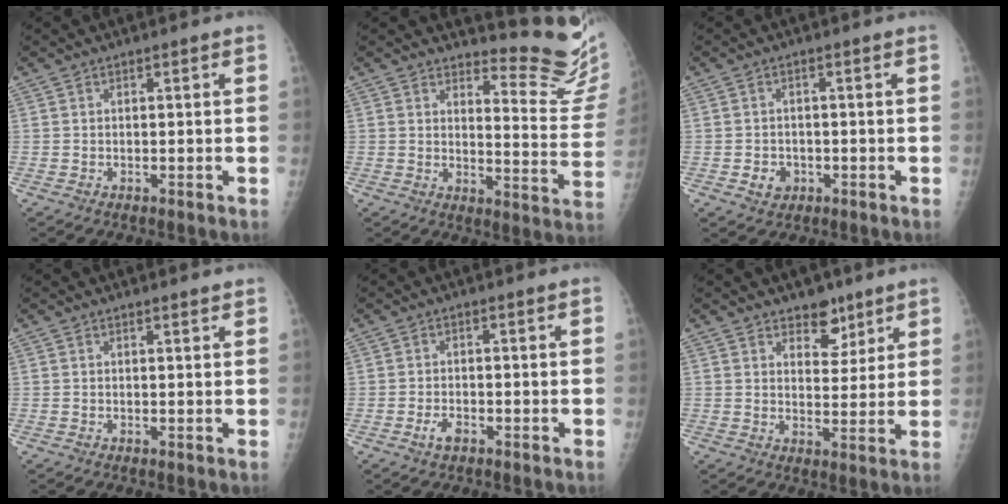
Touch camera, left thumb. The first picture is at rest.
{"total": 13.9, "force": [13.4, 1.5, 3.3], "torque": [-0.018, -0.183, 0.145]}
{"total": 3.1, "force": [-0.9, 2.6, 1.2], "torque": [-0.008, 0.004, -0.008]}
{"total": 1.1, "force": [1.0, 0.0, 0.3], "torque": [0.000, -0.005, 0.015]}
{"total": 2.2, "force": [-1.2, 1.1, 1.5], "torque": [-0.030, 0.005, -0.021]}
{"total": 6.1, "force": [4.4, 3.5, 2.4], "torque": [-0.003, -0.030, 0.069]}